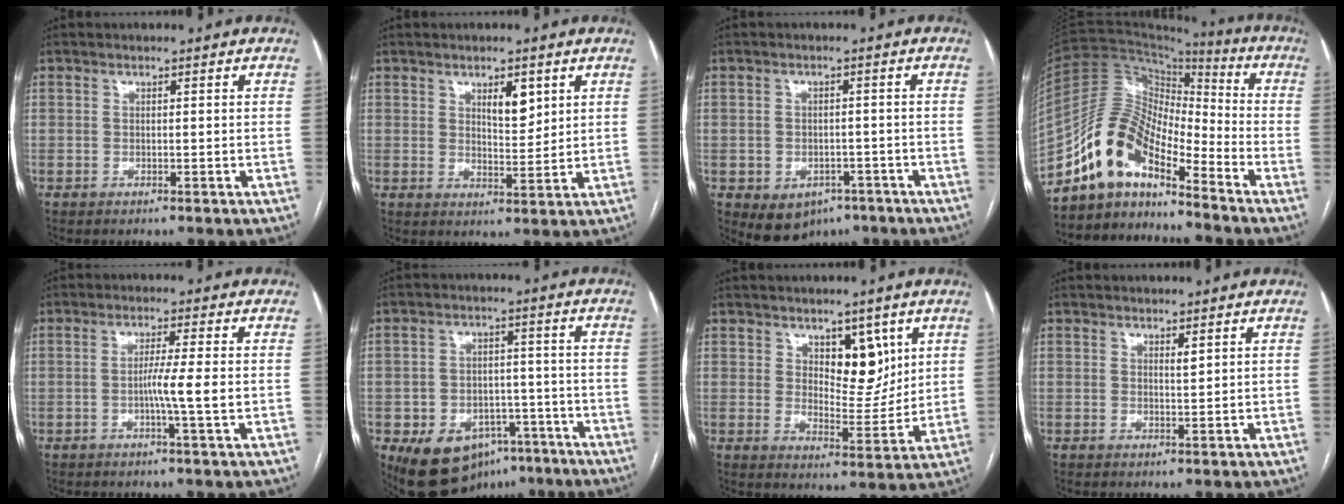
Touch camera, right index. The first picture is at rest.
{"total": 4.5, "force": [2.2, 1.7, 3.5], "torque": [-0.055, -0.004, 0.039]}
{"total": 6.9, "force": [-3.7, 5.2, 2.6], "torque": [-0.035, 0.012, -0.039]}
{"total": 12.2, "force": [-9.6, 4.2, 6.3], "torque": [-0.122, 0.047, -0.177]}
{"total": 4.5, "force": [-0.8, -0.9, 4.4], "torque": [-0.071, -0.003, -0.014]}
{"total": 13.0, "force": [-7.1, 8.9, 6.3], "torque": [-0.094, 0.024, -0.096]}
{"total": 7.7, "force": [3.9, 3.8, 5.4], "torque": [-0.071, -0.005, 0.067]}
{"total": 1.0, "force": [0.7, 0.1, 0.7], "torque": [-0.014, -0.007, 0.013]}